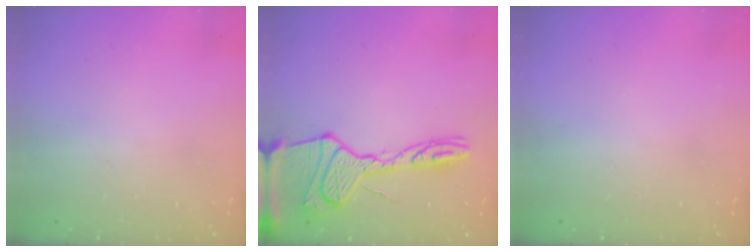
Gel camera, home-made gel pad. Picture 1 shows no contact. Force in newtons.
{"total": 19.1, "press": 19.0, "slide": 1.7}
{"total": 0.0}